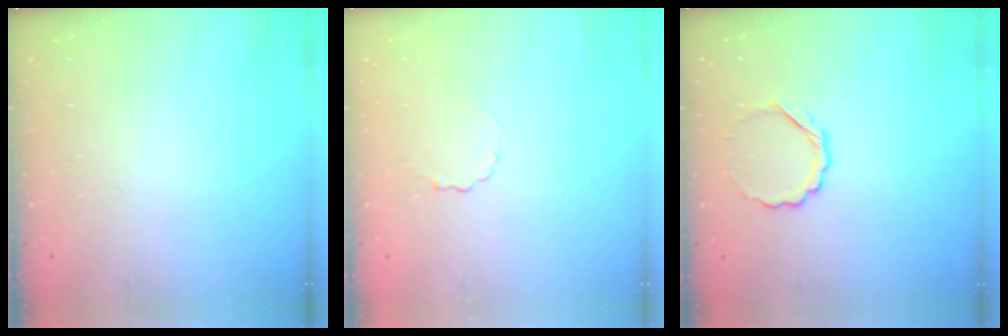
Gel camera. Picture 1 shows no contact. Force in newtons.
{"total": 2.1, "press": 1.9, "slide": 0.9}
{"total": 5.2, "press": 5.0, "slide": 1.2}